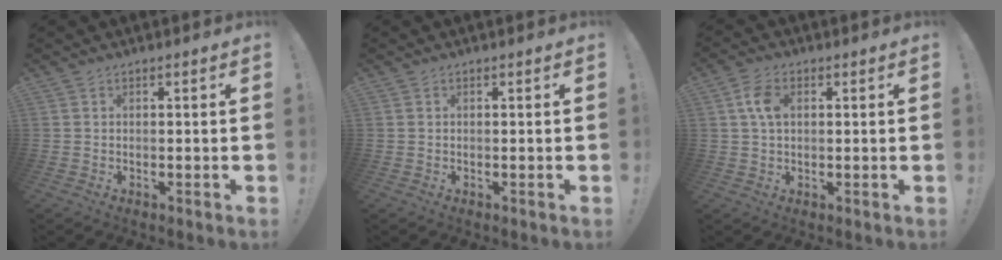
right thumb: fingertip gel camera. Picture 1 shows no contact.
{"total": 0.0}
{"total": 7.0, "force": [1.8, 4.6, 5.0], "torque": [-0.087, 0.003, 0.033]}